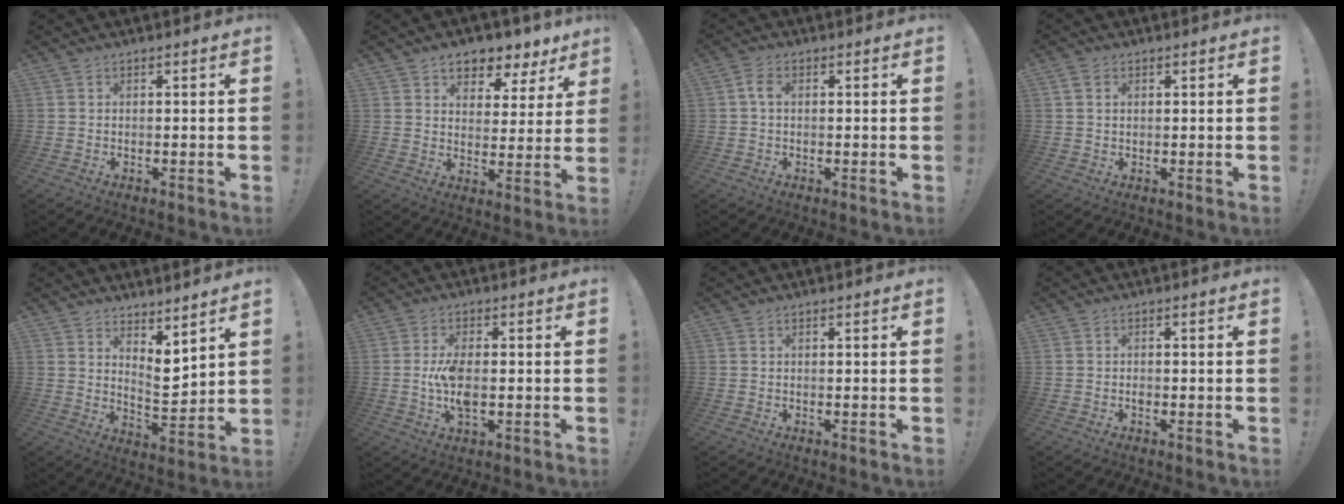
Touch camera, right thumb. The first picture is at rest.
{"total": 6.7, "force": [5.2, 3.8, 2.1], "torque": [-0.026, -0.043, 0.095]}
{"total": 3.5, "force": [0.6, 2.3, 2.6], "torque": [-0.043, 0.008, 0.010]}
{"total": 2.4, "force": [1.0, 1.7, 1.3], "torque": [-0.021, 0.003, 0.018]}
{"total": 6.5, "force": [5.1, 2.7, 3.1], "torque": [-0.030, -0.056, 0.092]}
{"total": 7.7, "force": [-0.4, 3.5, 6.8], "torque": [-0.129, -0.010, -0.011]}
{"total": 0.0}
{"total": 0.8, "force": [-0.6, 0.5, 0.4], "torque": [-0.008, 0.000, -0.010]}